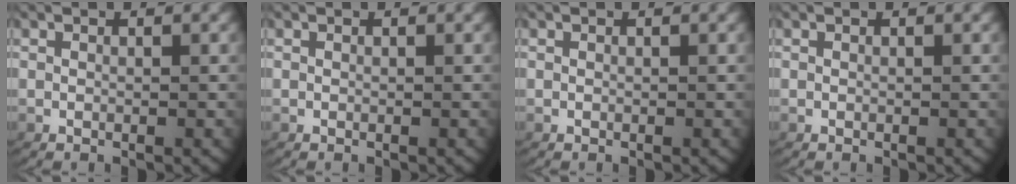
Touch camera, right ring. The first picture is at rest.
{"total": 0.0}
{"total": 0.0}
{"total": 0.0}